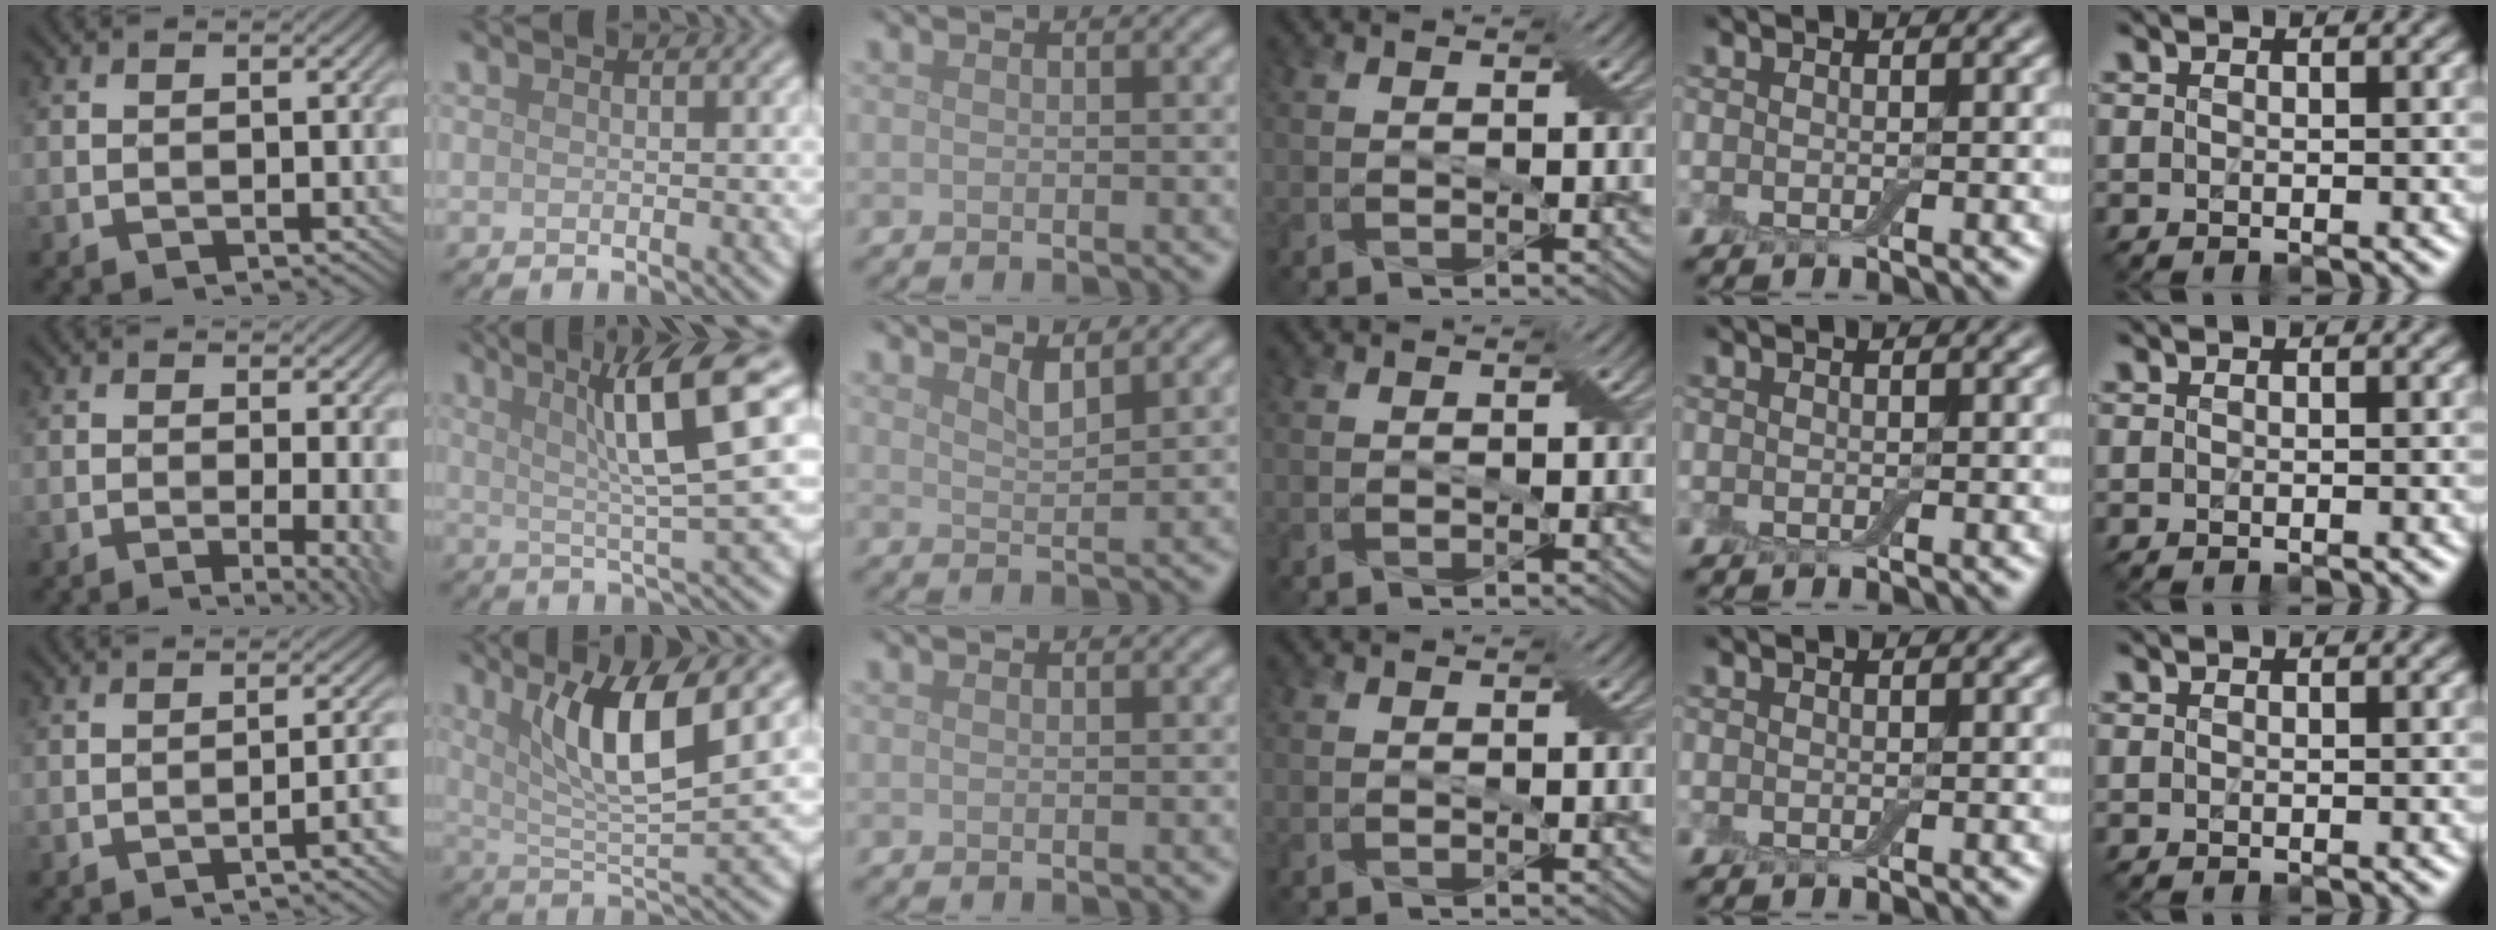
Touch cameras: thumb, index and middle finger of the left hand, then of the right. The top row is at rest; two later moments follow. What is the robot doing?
{"motion": "wrap", "object": "cling film"}